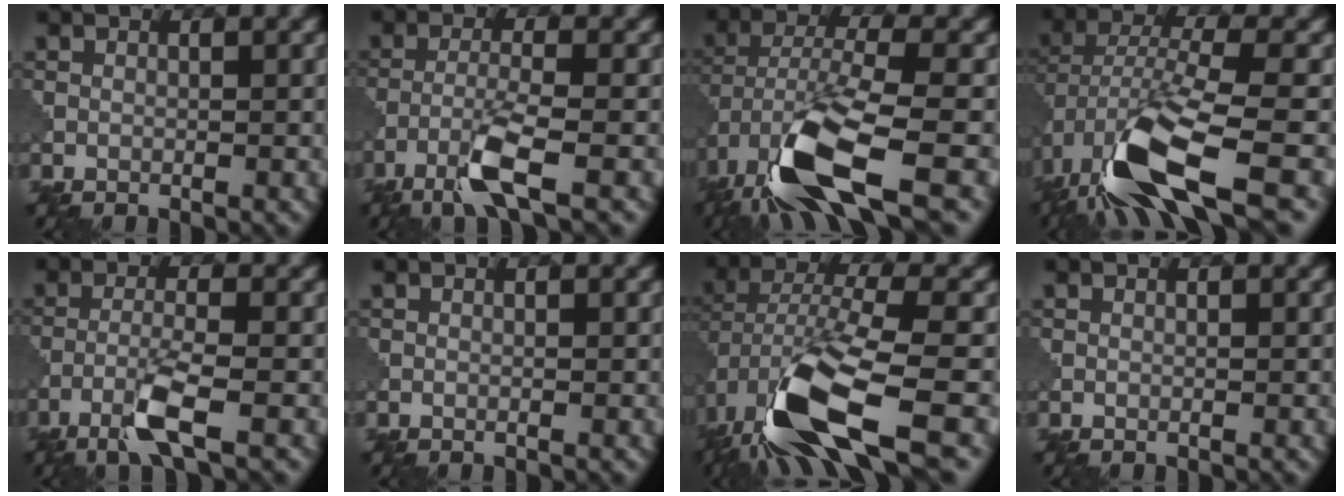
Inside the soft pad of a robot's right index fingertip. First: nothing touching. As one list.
[{"total": 4.5, "force": [-2.7, 0.4, 3.6], "torque": [-0.073, 0.003, -0.063]}, {"total": 11.9, "force": [-6.6, 3.6, 9.3], "torque": [-0.180, -0.007, -0.126]}, {"total": 12.0, "force": [-5.8, 4.2, 9.7], "torque": [-0.181, -0.005, -0.109]}, {"total": 4.1, "force": [-2.4, 0.2, 3.3], "torque": [-0.066, 0.005, -0.058]}, {"total": 0.0}, {"total": 13.4, "force": [-6.1, 5.1, 10.8], "torque": [-0.216, -0.013, -0.110]}, {"total": 0.0}]